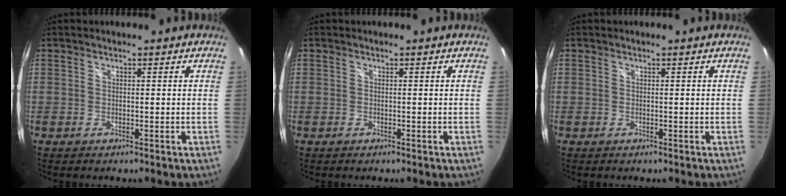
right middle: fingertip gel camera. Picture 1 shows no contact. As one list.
[{"total": 0.0}, {"total": 0.0}]